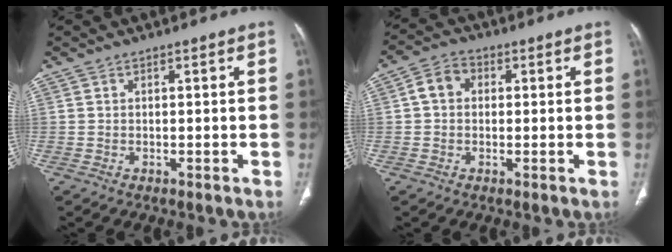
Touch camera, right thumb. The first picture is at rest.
{"total": 4.9, "force": [0.6, 3.9, 2.9], "torque": [-0.042, 0.014, 0.001]}